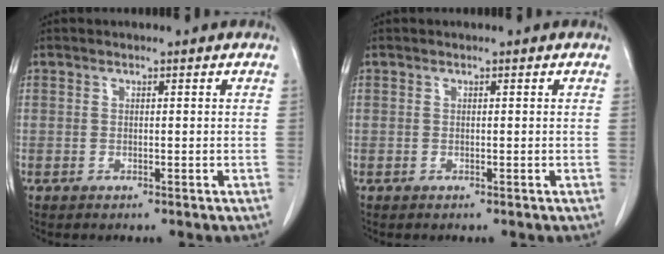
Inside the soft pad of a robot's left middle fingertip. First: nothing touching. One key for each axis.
{"total": 0.0}